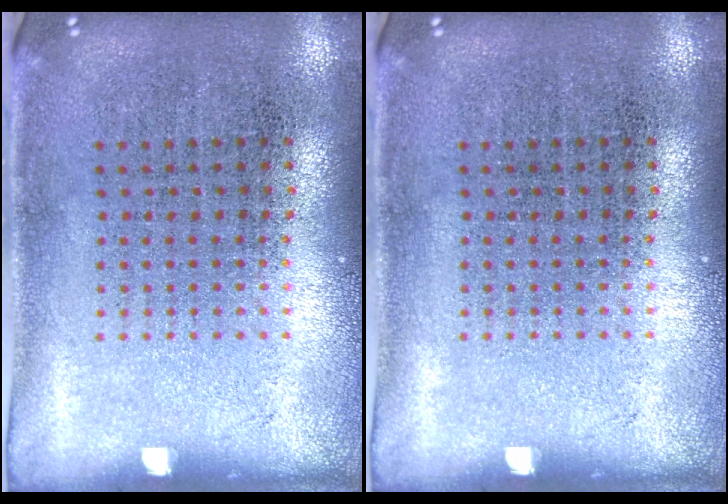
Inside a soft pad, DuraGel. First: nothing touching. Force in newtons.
{"total": 0.0}